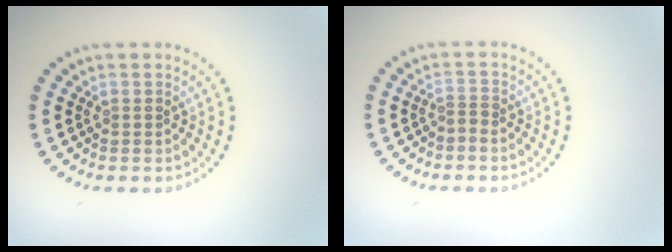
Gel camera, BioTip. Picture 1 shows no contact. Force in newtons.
{"total": 0.9, "press": 0.4, "slide": 0.8}